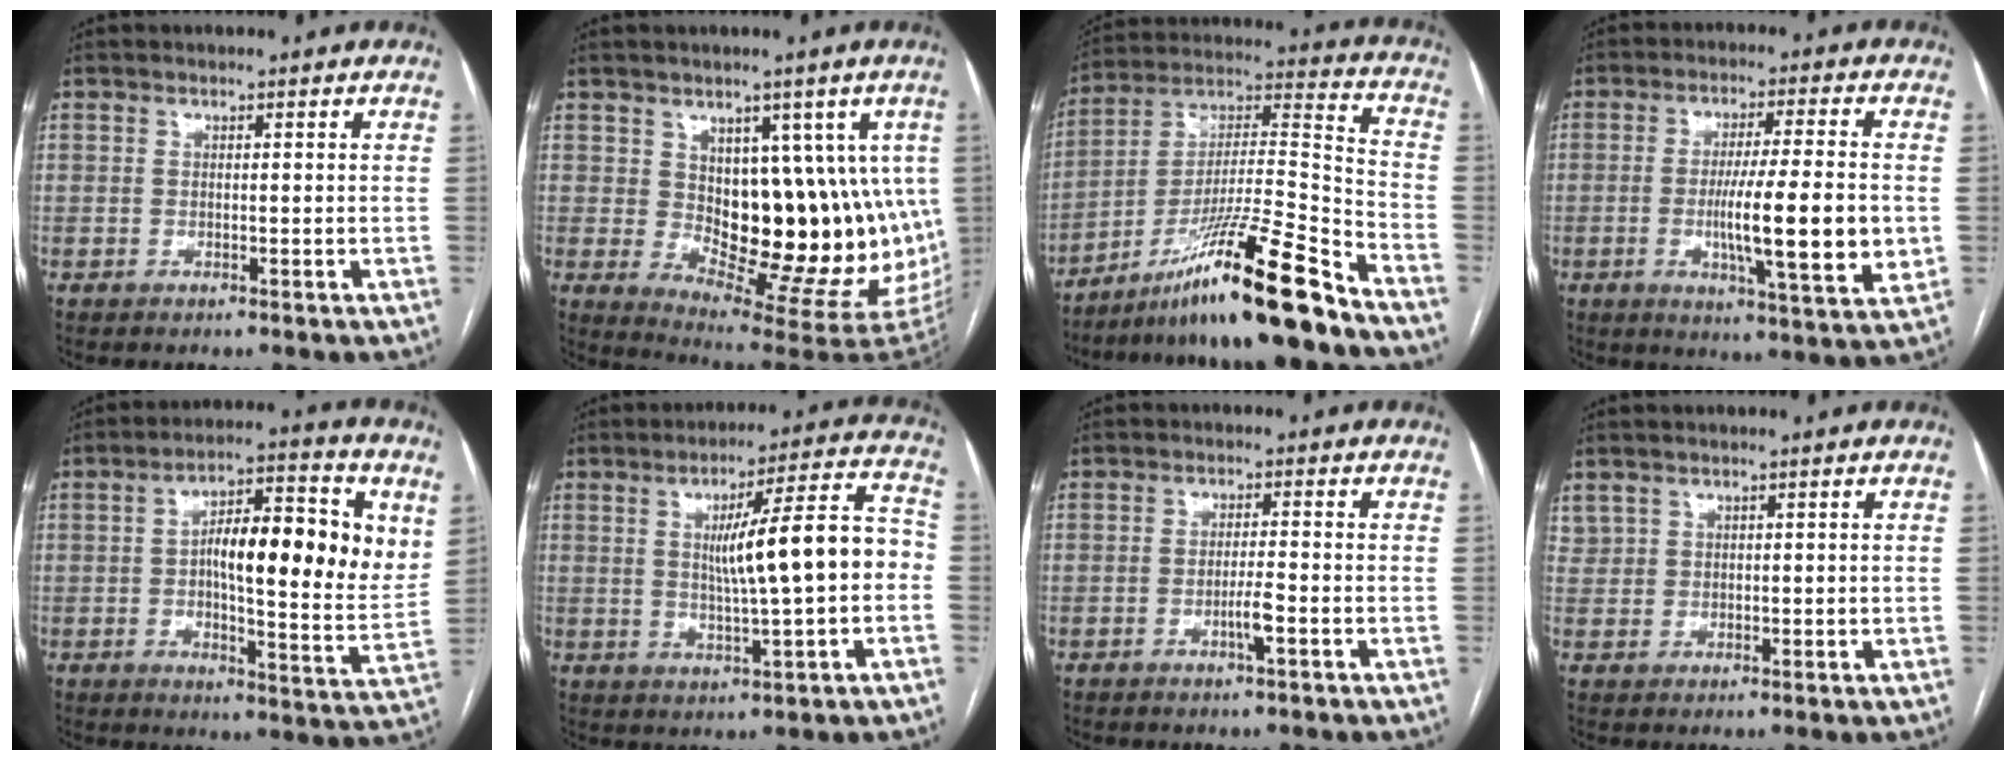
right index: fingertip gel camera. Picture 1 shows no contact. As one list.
[{"total": 15.4, "force": [2.3, 7.8, 13.1], "torque": [-0.155, -0.001, 0.048]}, {"total": 18.8, "force": [-13.8, -1.4, 12.7], "torque": [-0.236, -0.008, -0.240]}, {"total": 13.5, "force": [-1.6, 1.0, 13.4], "torque": [-0.213, -0.016, -0.029]}, {"total": 17.6, "force": [3.8, 4.7, 16.6], "torque": [-0.243, 0.020, 0.053]}, {"total": 12.7, "force": [0.0, 1.3, 12.6], "torque": [-0.187, 0.026, 0.004]}, {"total": 2.7, "force": [-1.1, 0.0, 2.4], "torque": [-0.046, -0.002, -0.021]}, {"total": 2.4, "force": [1.8, 1.5, 0.3], "torque": [-0.001, 0.005, 0.038]}]